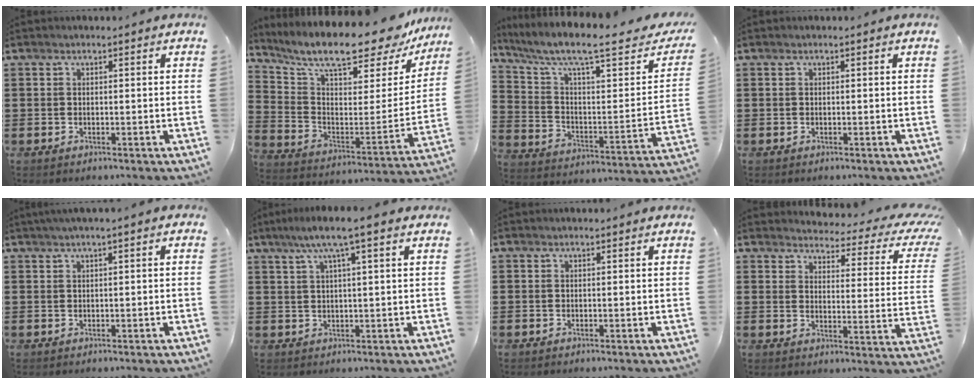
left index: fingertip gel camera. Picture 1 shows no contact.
{"total": 11.6, "force": [9.8, 1.8, 6.0], "torque": [-0.135, -0.076, 0.164]}
{"total": 8.8, "force": [6.5, 1.8, 5.6], "torque": [-0.120, -0.044, 0.103]}
{"total": 0.0}
{"total": 1.2, "force": [0.2, 0.0, 1.2], "torque": [-0.020, -0.003, 0.004]}
{"total": 5.3, "force": [2.6, 0.0, 4.7], "torque": [-0.097, 0.005, 0.041]}
{"total": 0.0}
{"total": 3.8, "force": [3.2, 0.8, 1.9], "torque": [-0.039, -0.030, 0.047]}